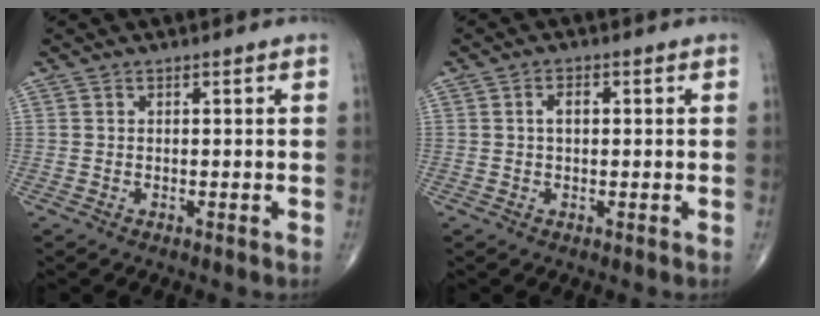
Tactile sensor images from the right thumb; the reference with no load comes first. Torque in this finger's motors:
{"motor_torque": [-0.20, -0.02, 0.15, -0.15, 0.05]}